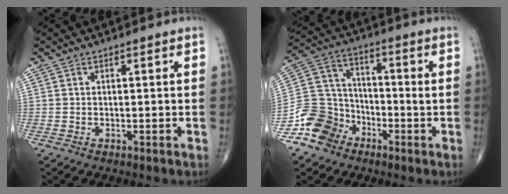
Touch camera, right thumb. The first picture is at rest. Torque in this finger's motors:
{"motor_torque": [2.68, 2.32, 0.11, -0.22, 0.05]}